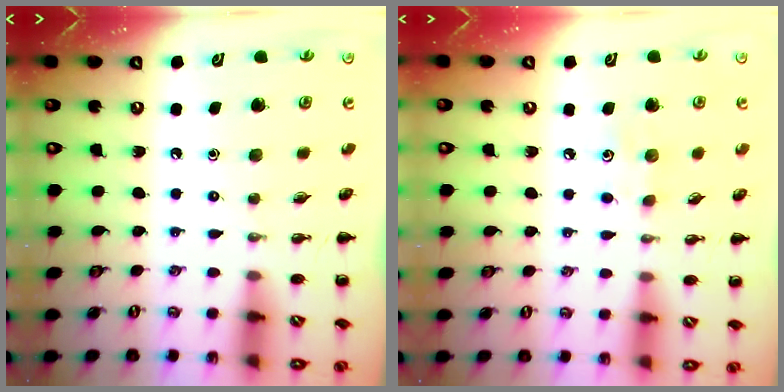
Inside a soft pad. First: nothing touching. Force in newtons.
{"total": 5.1, "press": 4.8, "slide": 1.5}